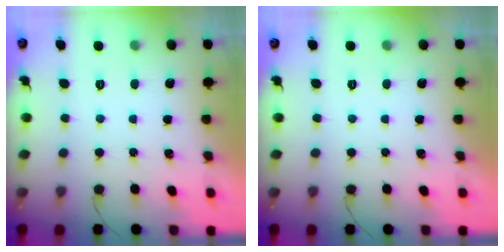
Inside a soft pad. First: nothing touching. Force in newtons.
{"total": 0.0}